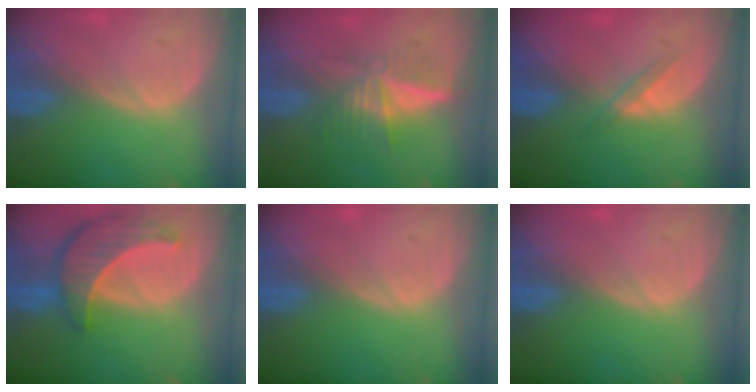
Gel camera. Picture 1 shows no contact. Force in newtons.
{"total": 6.3, "press": 5.3, "slide": 3.5}
{"total": 2.3, "press": 2.0, "slide": 1.0}
{"total": 8.7, "press": 8.0, "slide": 3.6}
{"total": 0.0}
{"total": 0.0}